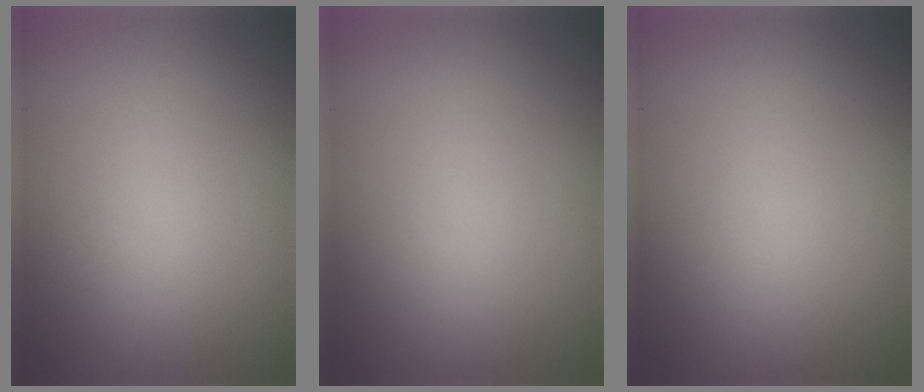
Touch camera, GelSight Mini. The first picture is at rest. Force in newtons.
{"total": 0.0}
{"total": 0.0}